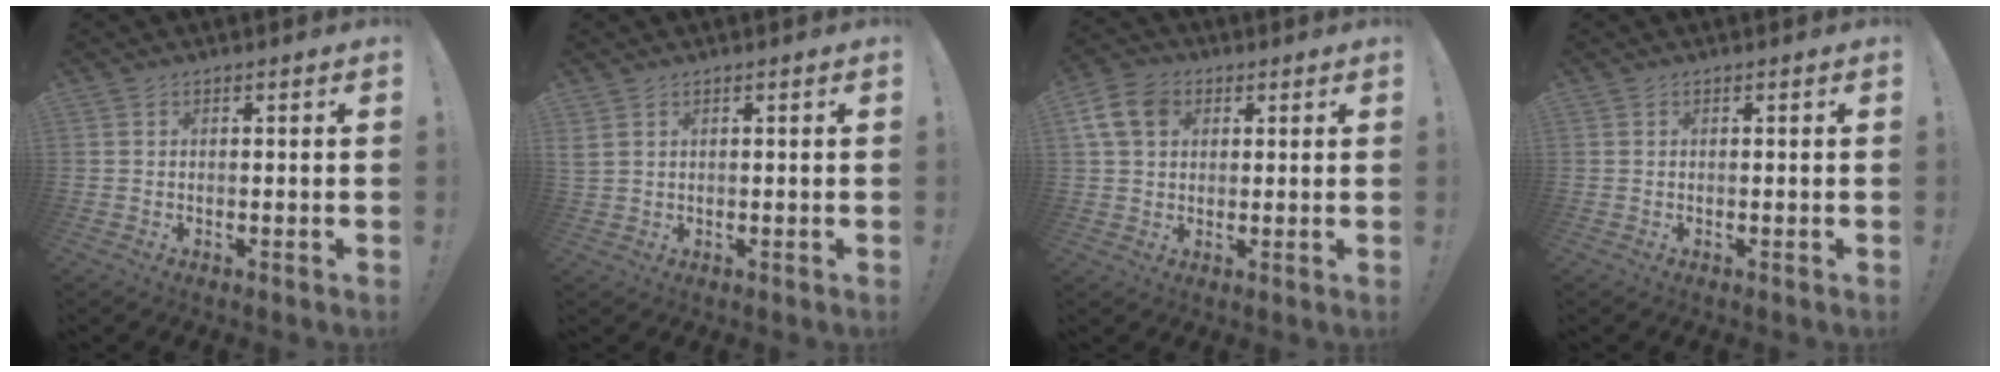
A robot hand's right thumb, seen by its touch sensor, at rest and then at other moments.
{"total": 1.6, "force": [0.9, 0.7, 1.1], "torque": [-0.023, 0.000, 0.018]}
{"total": 10.4, "force": [3.9, 7.7, 5.8], "torque": [-0.105, 0.000, 0.080]}
{"total": 0.0}